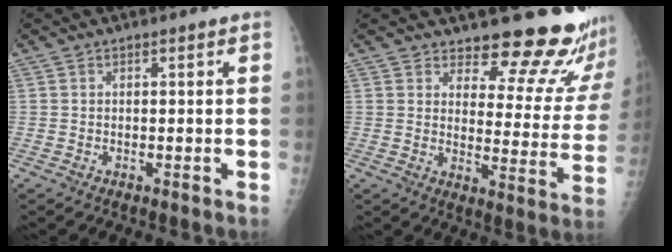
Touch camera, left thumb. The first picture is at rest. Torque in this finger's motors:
{"motor_torque": [0.21, 0.10, -0.14, -0.43, -0.04]}